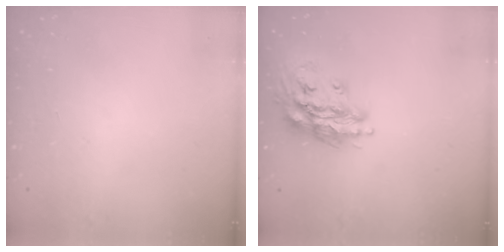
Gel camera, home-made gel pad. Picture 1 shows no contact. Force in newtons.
{"total": 15.3, "press": 15.2, "slide": 1.9}